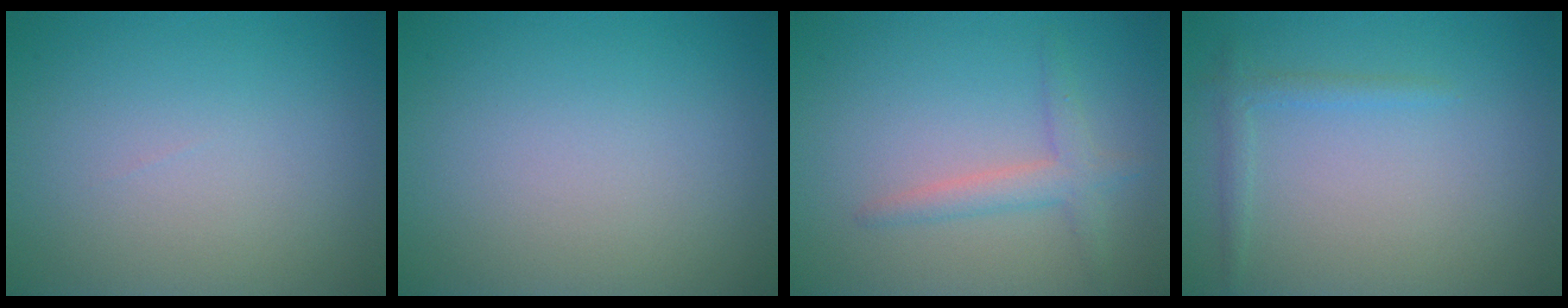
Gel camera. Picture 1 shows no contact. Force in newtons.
{"total": 0.0}
{"total": 2.3, "press": 2.3, "slide": 0.1}
{"total": 1.3, "press": 1.3, "slide": 0.1}